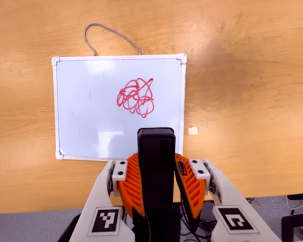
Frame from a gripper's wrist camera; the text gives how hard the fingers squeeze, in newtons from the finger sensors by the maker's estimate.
{"total": 4.2, "left": 2.9, "right": 5.5}